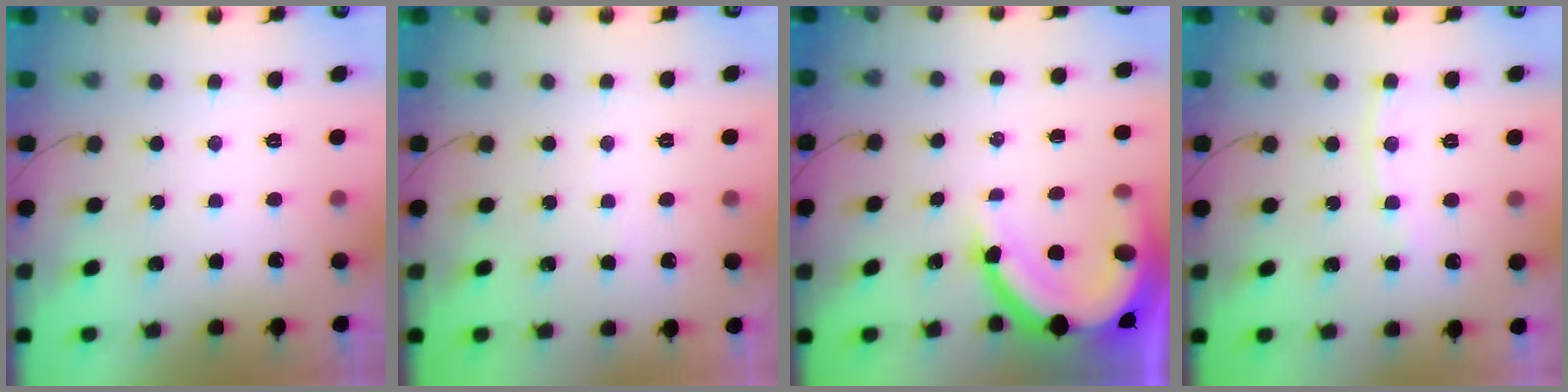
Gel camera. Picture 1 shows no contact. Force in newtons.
{"total": 1.9, "press": 1.9, "slide": 0.2}
{"total": 12.6, "press": 12.5, "slide": 1.4}
{"total": 6.5, "press": 6.5, "slide": 0.6}